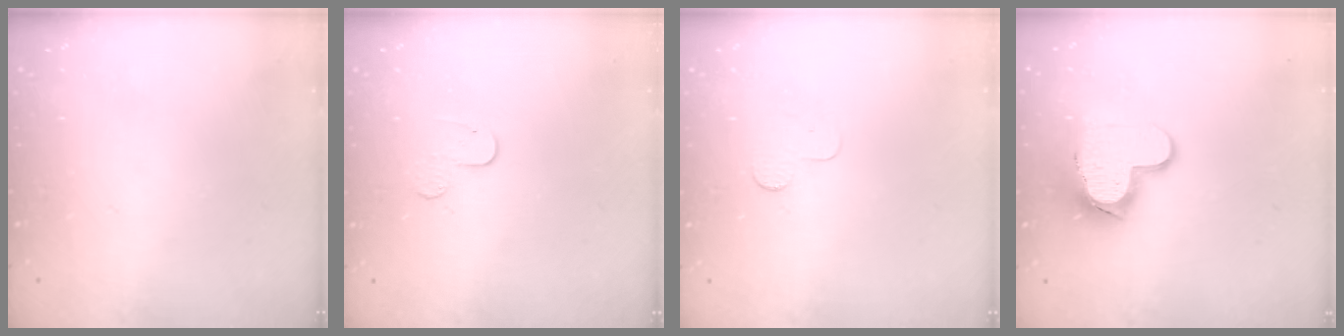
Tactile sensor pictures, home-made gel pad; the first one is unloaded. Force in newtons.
{"total": 5.5, "press": 5.5, "slide": 0.5}
{"total": 2.9, "press": 2.9, "slide": 0.3}
{"total": 11.7, "press": 11.7, "slide": 1.0}